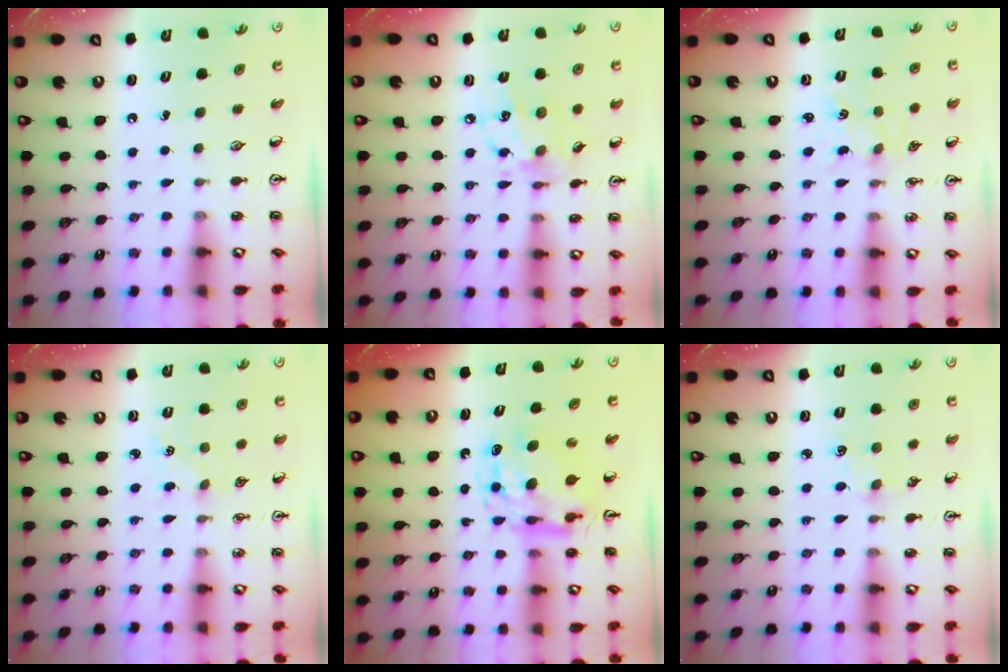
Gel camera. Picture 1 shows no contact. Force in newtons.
{"total": 10.8, "press": 10.8, "slide": 0.7}
{"total": 0.7, "press": 0.7, "slide": 0.1}
{"total": 3.3, "press": 3.3, "slide": 0.4}
{"total": 9.6, "press": 9.6, "slide": 1.0}
{"total": 2.0, "press": 2.0, "slide": 0.3}